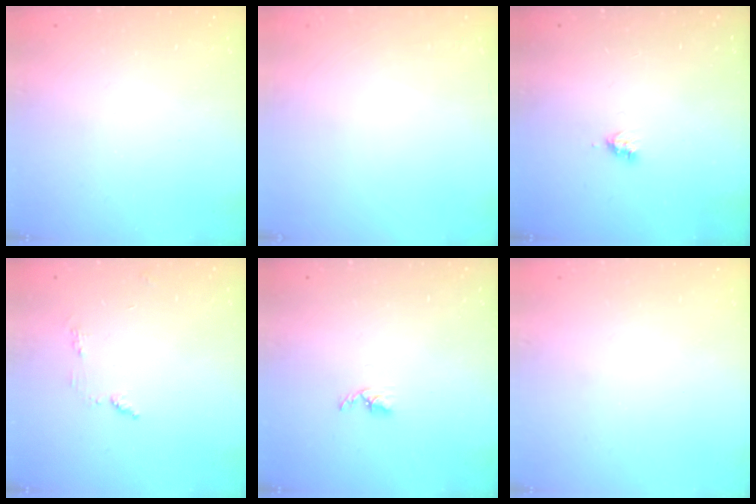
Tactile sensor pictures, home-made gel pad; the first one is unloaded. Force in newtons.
{"total": 0.0}
{"total": 3.6, "press": 3.6, "slide": 0.5}
{"total": 5.3, "press": 5.2, "slide": 0.6}
{"total": 3.3, "press": 3.2, "slide": 0.5}
{"total": 0.5, "press": 0.5, "slide": 0.1}